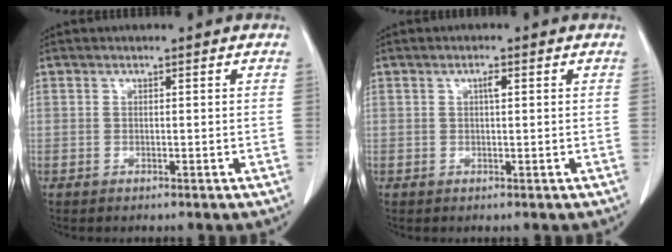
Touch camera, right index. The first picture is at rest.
{"total": 1.8, "force": [0.3, 0.4, 1.7], "torque": [-0.033, 0.004, 0.005]}